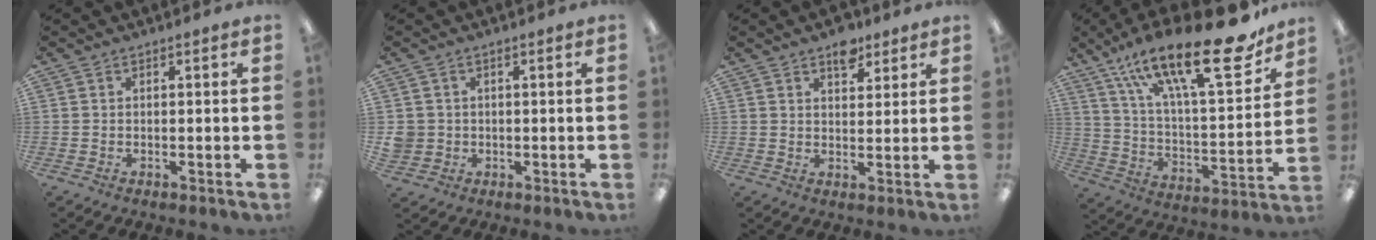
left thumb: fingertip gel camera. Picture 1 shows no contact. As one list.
[{"total": 3.0, "force": [0.2, 3.0, 0.2], "torque": [-0.011, 0.006, 0.003]}, {"total": 5.6, "force": [4.0, 2.9, 2.6], "torque": [-0.013, -0.024, 0.065]}, {"total": 28.1, "force": [18.1, 8.2, 19.8], "torque": [-0.307, -0.103, 0.297]}]